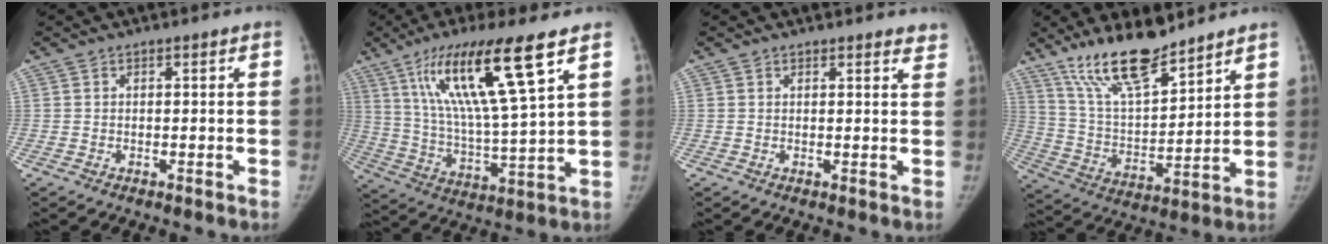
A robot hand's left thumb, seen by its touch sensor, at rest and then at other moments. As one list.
[{"total": 19.2, "force": [9.8, 2.1, 16.4], "torque": [-0.299, -0.040, 0.180]}, {"total": 3.4, "force": [3.2, 1.1, 0.8], "torque": [0.018, -0.011, 0.024]}, {"total": 15.3, "force": [12.0, 4.2, 8.5], "torque": [-0.130, -0.072, 0.229]}]